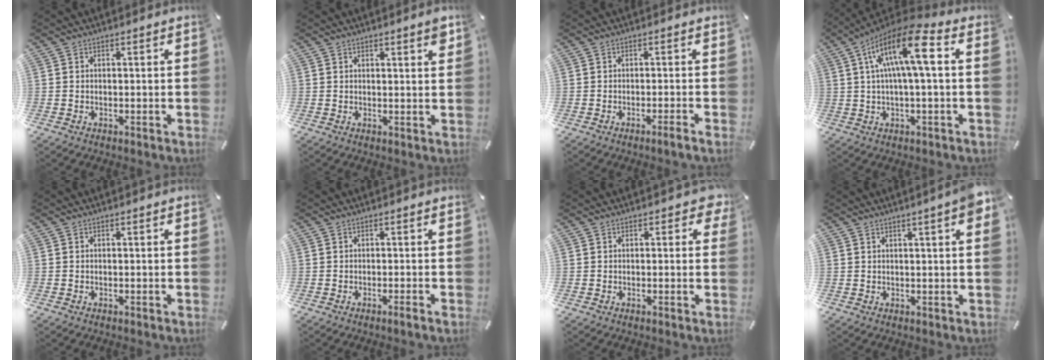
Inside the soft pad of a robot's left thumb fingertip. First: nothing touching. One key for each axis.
{"total": 2.0, "fx": 1.6, "fy": 0.3, "fz": 1.2, "tx": -0.009, "ty": -0.010, "tz": 0.023}
{"total": 2.4, "fx": -1.0, "fy": -0.1, "fz": 2.2, "tx": -0.034, "ty": -0.006, "tz": -0.018}
{"total": 15.0, "fx": 3.4, "fy": 4.4, "fz": 13.9, "tx": -0.267, "ty": 0.002, "tz": 0.053}
{"total": 0.0}
{"total": 1.7, "fx": -0.6, "fy": -0.1, "fz": 1.6, "tx": -0.023, "ty": -0.005, "tz": -0.010}
{"total": 2.4, "fx": 1.0, "fy": 1.5, "fz": 1.6, "tx": -0.009, "ty": -0.002, "tz": 0.011}
{"total": 4.3, "fx": 2.1, "fy": 0.6, "fz": 3.7, "tx": -0.057, "ty": -0.008, "tz": 0.032}